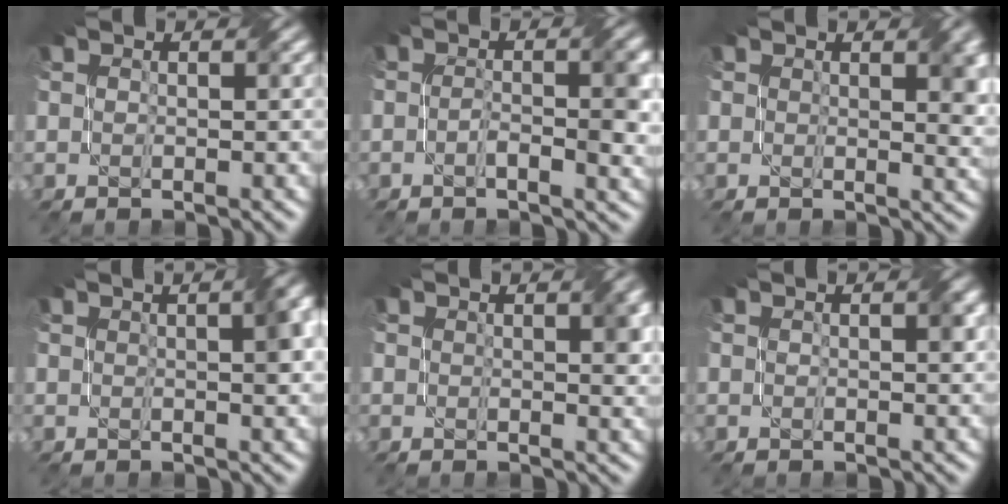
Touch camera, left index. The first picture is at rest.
{"total": 3.9, "force": [-0.6, 1.1, 3.7], "torque": [-0.063, -0.001, -0.012]}
{"total": 3.6, "force": [1.2, 1.6, 3.0], "torque": [-0.031, -0.003, 0.019]}
{"total": 4.1, "force": [0.9, 1.3, 3.8], "torque": [-0.032, 0.019, 0.010]}
{"total": 2.6, "force": [0.9, 1.0, 2.3], "torque": [-0.025, 0.003, 0.015]}
{"total": 1.0, "force": [0.3, 0.3, 0.9], "torque": [-0.010, 0.002, 0.005]}